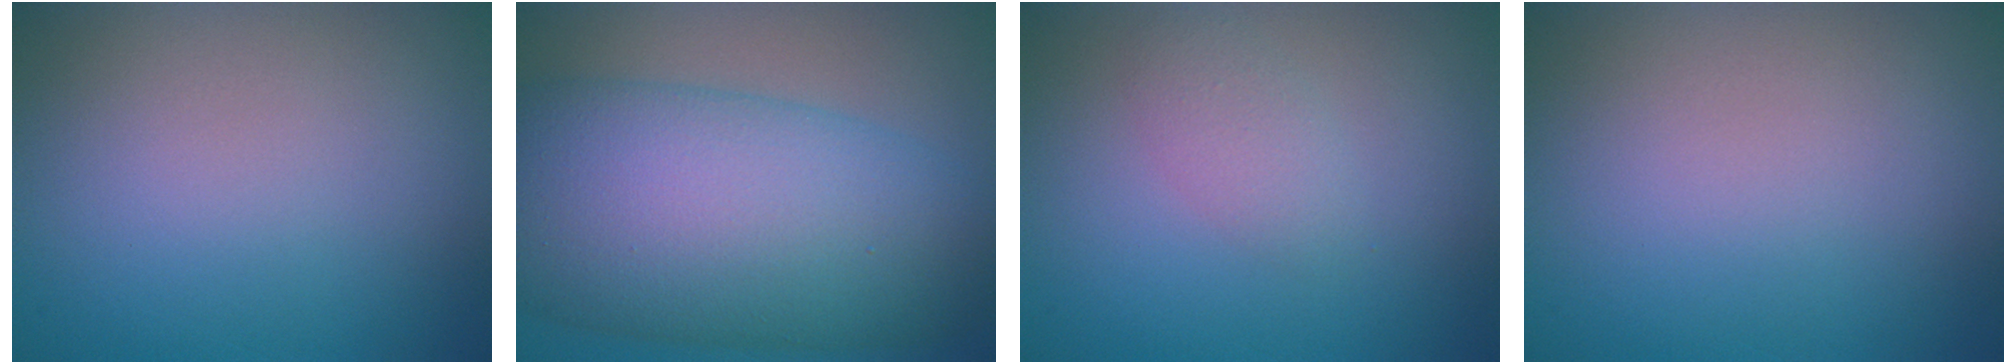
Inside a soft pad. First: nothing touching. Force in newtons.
{"total": 13.6, "press": 13.6, "slide": 0.2}
{"total": 1.7, "press": 1.7, "slide": 0.1}
{"total": 0.0}